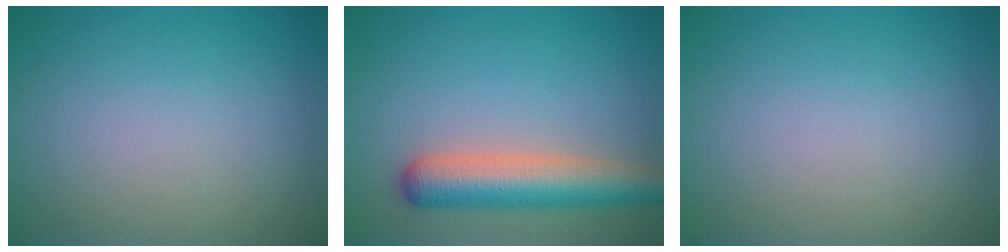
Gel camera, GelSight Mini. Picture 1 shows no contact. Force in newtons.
{"total": 5.9, "press": 5.9, "slide": 0.3}
{"total": 0.0}